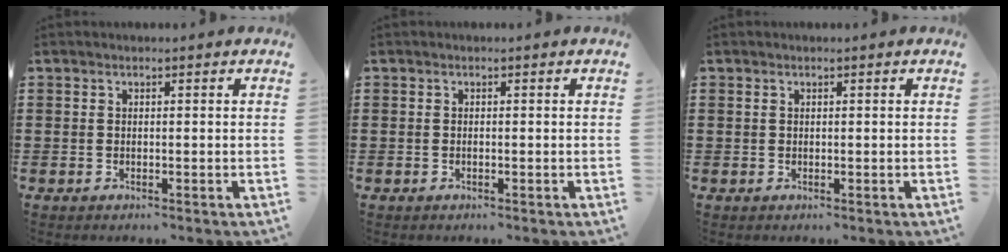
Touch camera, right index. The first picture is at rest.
{"total": 0.0}
{"total": 0.0}